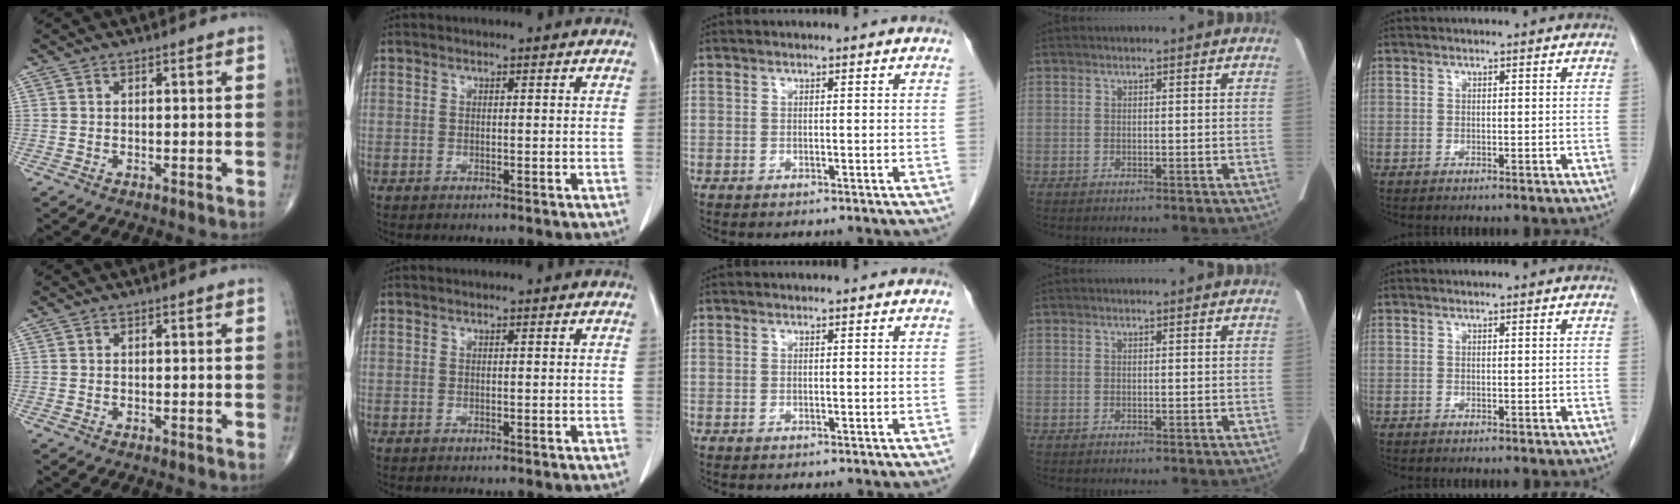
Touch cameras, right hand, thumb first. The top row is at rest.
{}